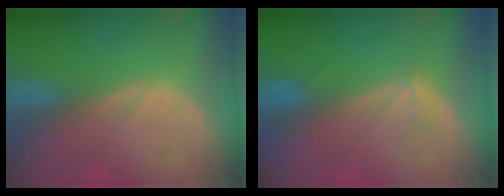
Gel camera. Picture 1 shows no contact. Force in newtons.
{"total": 1.1, "press": 1.1, "slide": 0.1}